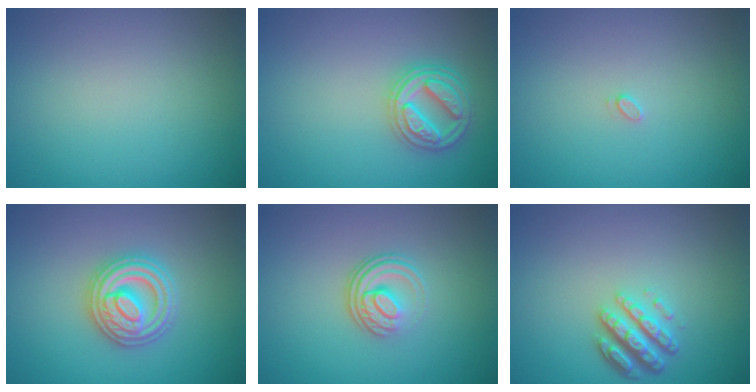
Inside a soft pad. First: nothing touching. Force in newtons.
{"total": 3.9, "press": 3.7, "slide": 1.3}
{"total": 0.6, "press": 0.6, "slide": 0.1}
{"total": 4.9, "press": 4.9, "slide": 0.7}
{"total": 3.6, "press": 2.4, "slide": 2.6}
{"total": 3.8, "press": 3.0, "slide": 2.2}